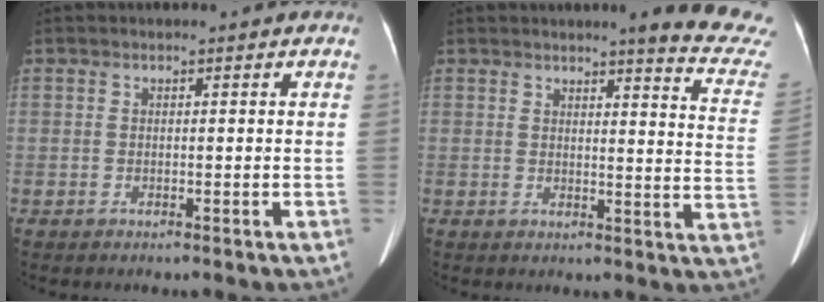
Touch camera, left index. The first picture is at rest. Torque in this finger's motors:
{"motor_torque": [0.62, -1.32, 0.34, 0.05]}